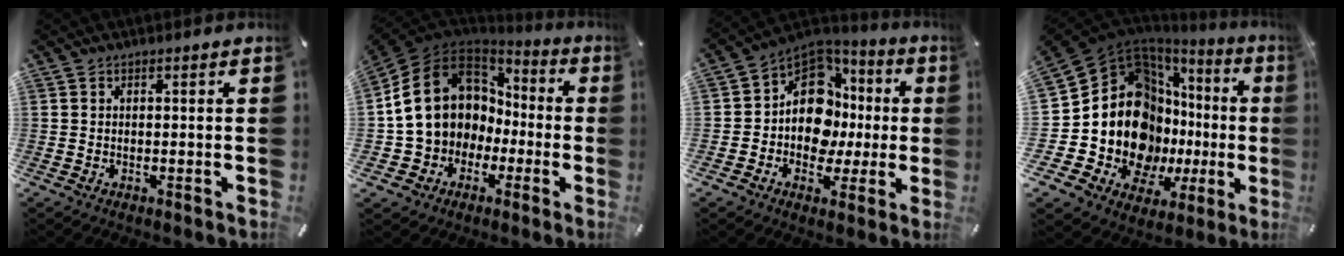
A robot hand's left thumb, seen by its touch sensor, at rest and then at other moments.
{"total": 16.4, "force": [0.5, 14.6, 7.6], "torque": [-0.165, 0.008, 0.020]}
{"total": 14.4, "force": [-0.4, 12.0, 7.9], "torque": [-0.131, -0.005, 0.000]}
{"total": 21.2, "force": [-0.6, 15.4, 14.5], "torque": [-0.255, -0.058, 0.014]}